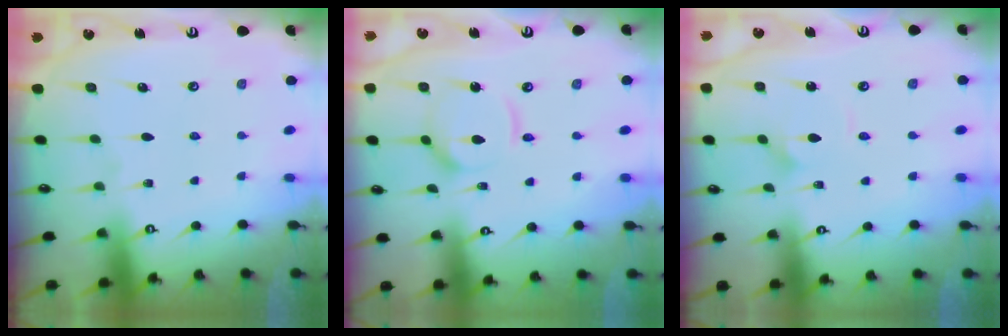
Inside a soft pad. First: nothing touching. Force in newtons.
{"total": 10.7, "press": 10.6, "slide": 0.9}
{"total": 1.6, "press": 1.6, "slide": 0.0}